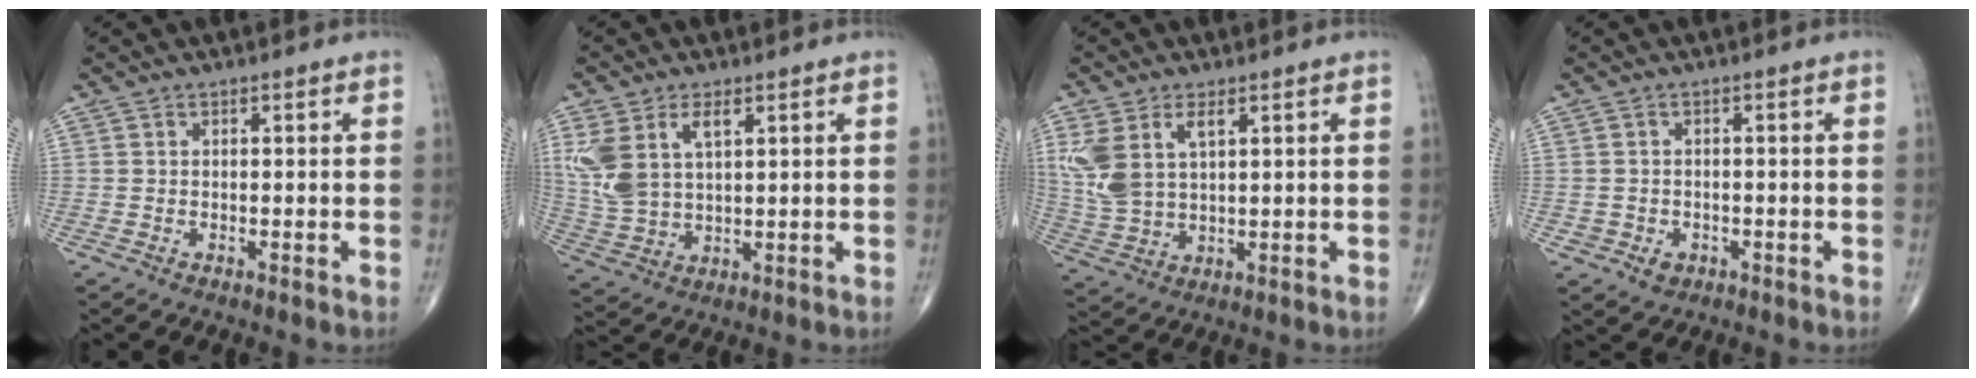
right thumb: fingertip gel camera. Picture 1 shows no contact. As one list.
[{"total": 10.8, "force": [4.1, 6.0, 8.0], "torque": [-0.175, -0.004, 0.093]}, {"total": 9.9, "force": [3.7, 5.4, 7.4], "torque": [-0.165, -0.003, 0.085]}, {"total": 2.7, "force": [-1.0, 2.3, 1.0], "torque": [-0.007, 0.005, -0.008]}]